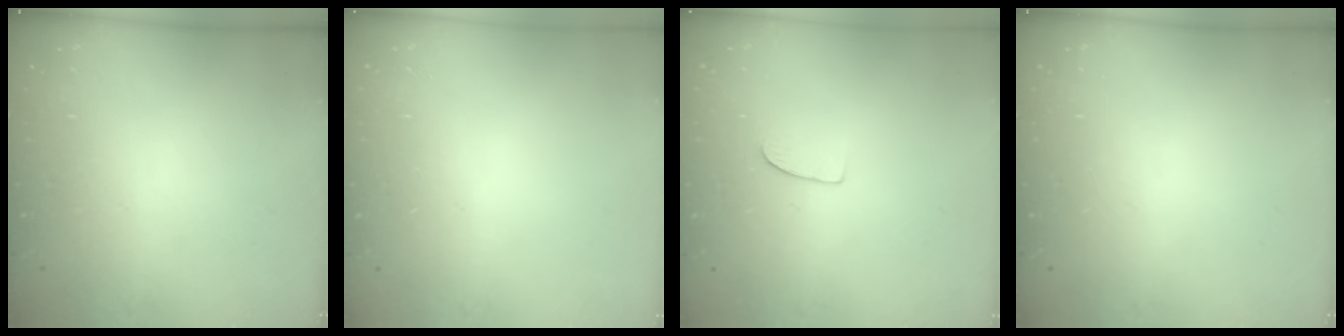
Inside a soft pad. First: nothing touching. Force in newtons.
{"total": 0.0}
{"total": 5.4, "press": 5.4, "slide": 0.3}
{"total": 0.0}